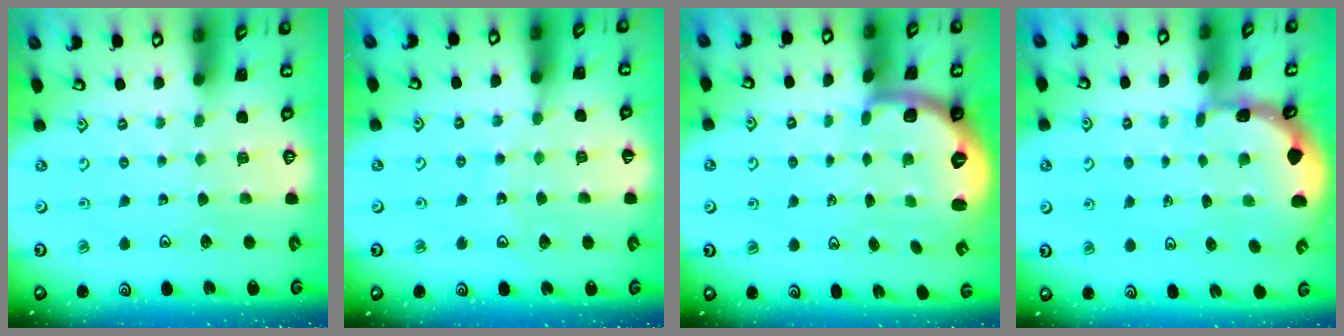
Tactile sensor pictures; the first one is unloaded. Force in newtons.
{"total": 9.3, "press": 8.9, "slide": 2.8}
{"total": 2.0, "press": 1.5, "slide": 1.3}
{"total": 1.0, "press": 1.0, "slide": 0.2}